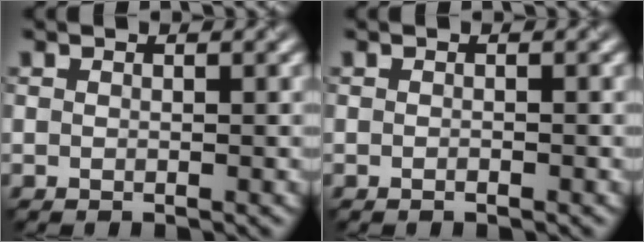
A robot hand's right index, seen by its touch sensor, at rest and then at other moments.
{"total": 0.9, "force": [-0.4, 0.4, 0.6], "torque": [0.004, -0.001, -0.009]}